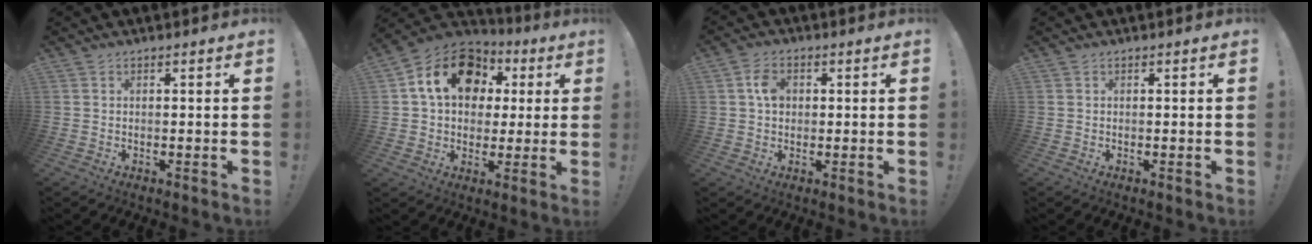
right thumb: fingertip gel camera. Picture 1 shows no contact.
{"total": 18.0, "force": [6.2, 13.1, 10.6], "torque": [-0.159, -0.008, 0.116]}
{"total": 5.2, "force": [0.7, 3.7, 3.5], "torque": [-0.050, 0.005, 0.010]}
{"total": 0.0}